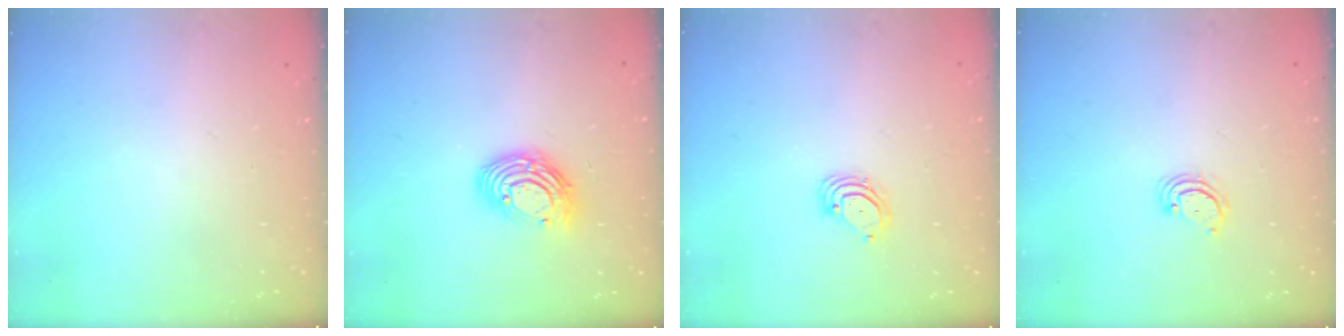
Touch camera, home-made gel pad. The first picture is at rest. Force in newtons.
{"total": 11.2, "press": 11.2, "slide": 1.0}
{"total": 3.4, "press": 3.4, "slide": 0.3}
{"total": 2.9, "press": 2.8, "slide": 0.4}